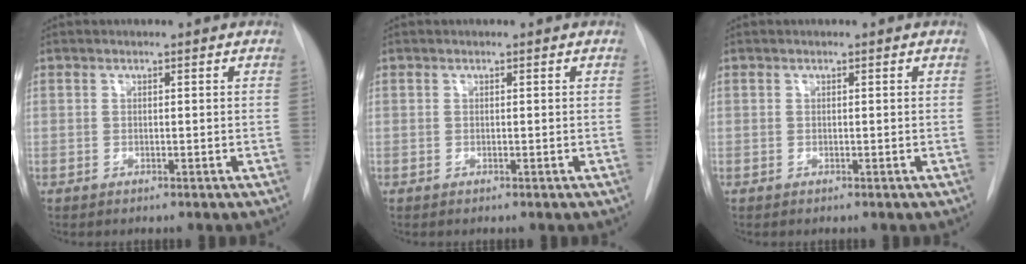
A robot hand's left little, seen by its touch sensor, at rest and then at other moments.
{"total": 0.0}
{"total": 0.0}